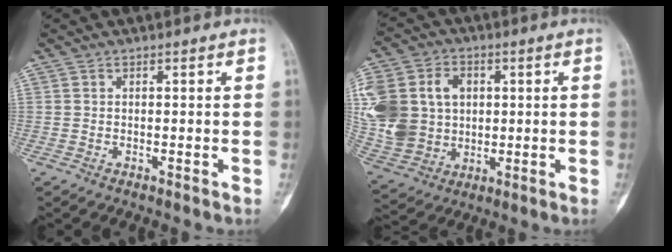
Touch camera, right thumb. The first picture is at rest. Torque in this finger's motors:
{"motor_torque": [1.87, 1.94, 0.73, -0.39, 0.23]}